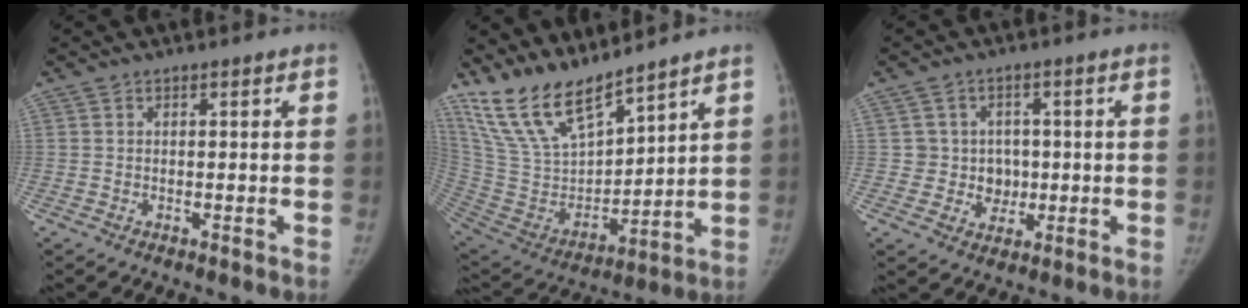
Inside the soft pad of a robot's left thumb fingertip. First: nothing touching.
{"total": 16.9, "force": [14.2, 4.9, 7.6], "torque": [-0.118, -0.079, 0.292]}
{"total": 5.8, "force": [0.2, 5.7, 0.7], "torque": [0.032, 0.011, 0.003]}